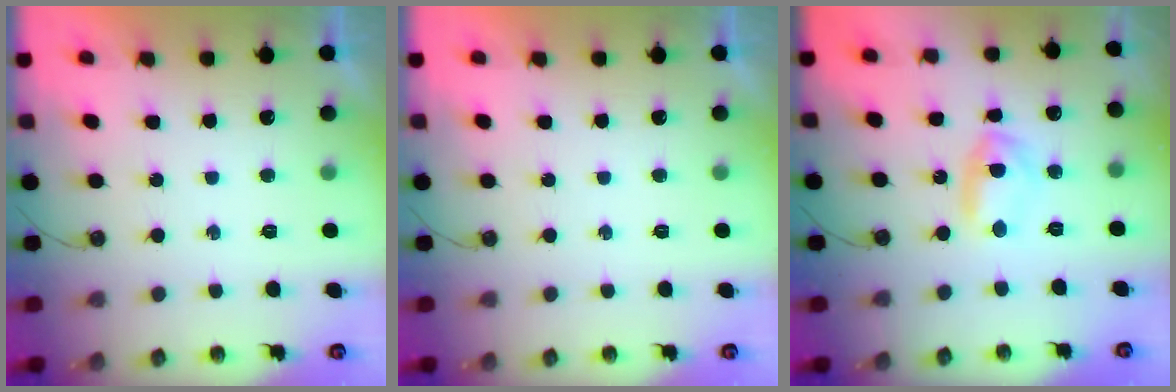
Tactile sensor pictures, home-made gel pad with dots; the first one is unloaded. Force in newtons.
{"total": 0.0}
{"total": 5.6, "press": 4.2, "slide": 3.7}